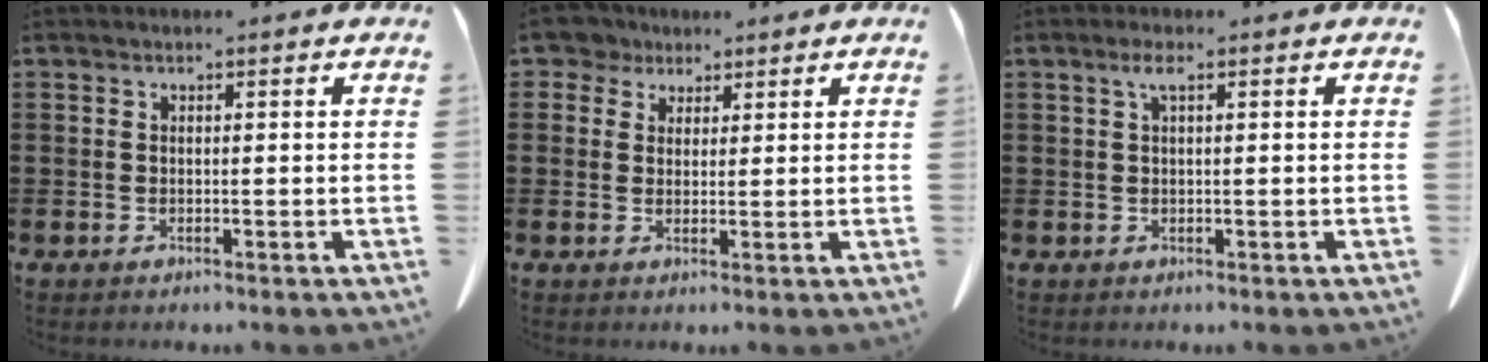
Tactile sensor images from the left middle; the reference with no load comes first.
{"total": 3.9, "force": [2.6, 2.7, 1.0], "torque": [-0.033, 0.004, 0.046]}
{"total": 1.9, "force": [0.6, 0.4, 1.8], "torque": [-0.037, 0.005, 0.010]}